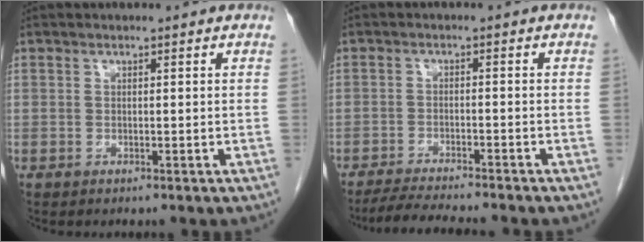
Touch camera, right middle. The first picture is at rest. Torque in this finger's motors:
{"motor_torque": [0.45, -0.37, 0.05, 0.02]}